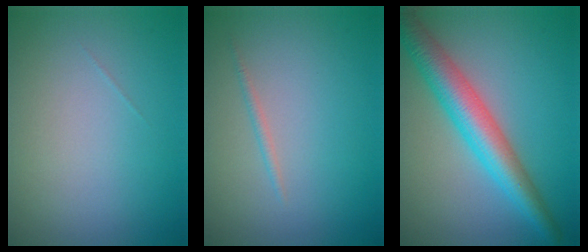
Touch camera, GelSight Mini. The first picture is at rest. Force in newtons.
{"total": 0.6, "press": 0.6, "slide": 0.0}
{"total": 5.8, "press": 5.8, "slide": 0.0}